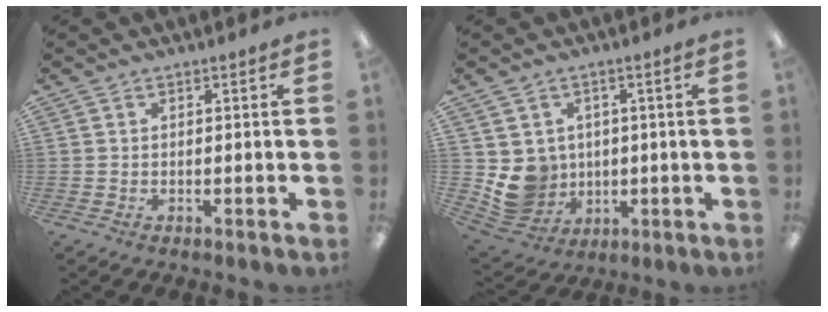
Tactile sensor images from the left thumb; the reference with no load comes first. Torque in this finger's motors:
{"motor_torque": [-0.41, 0.66, 0.00, 0.00, 0.17]}